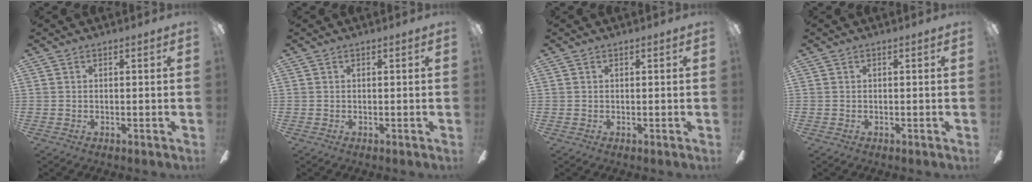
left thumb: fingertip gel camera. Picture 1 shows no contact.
{"total": 0.0}
{"total": 0.0}
{"total": 0.0}